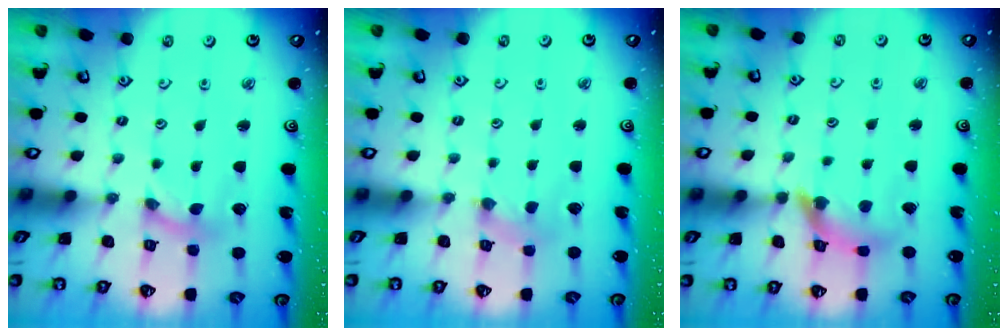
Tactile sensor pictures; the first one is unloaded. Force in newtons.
{"total": 0.6, "press": 0.6, "slide": 0.1}
{"total": 10.3, "press": 10.2, "slide": 1.1}